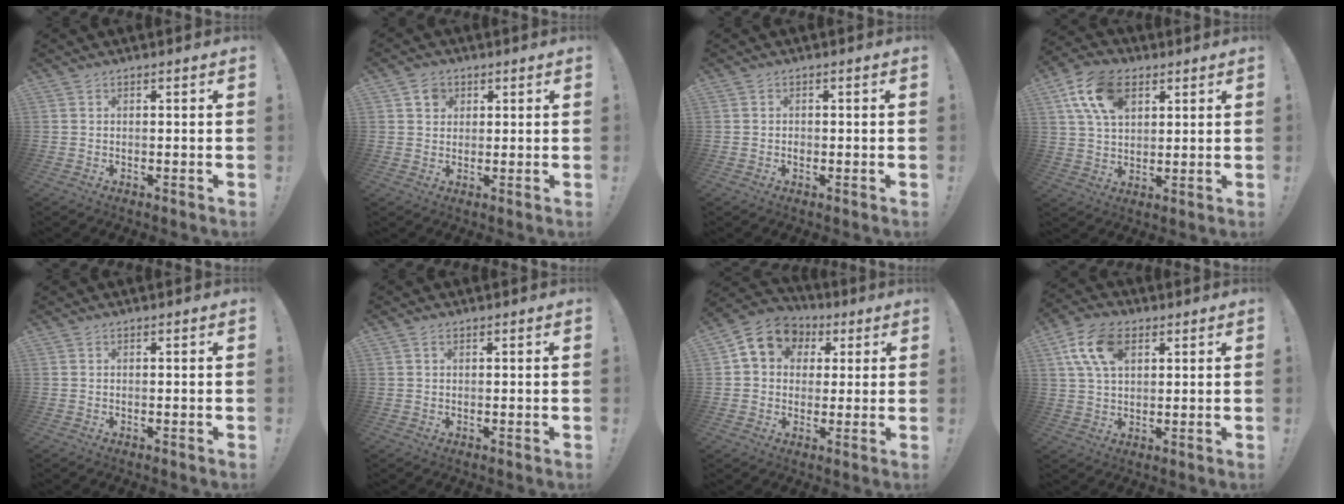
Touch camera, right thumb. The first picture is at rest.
{"total": 4.3, "force": [1.9, 3.7, 1.3], "torque": [-0.013, -0.004, 0.034]}
{"total": 1.2, "force": [-0.7, 0.9, 0.3], "torque": [0.001, 0.001, -0.015]}
{"total": 14.4, "force": [6.0, 9.2, 9.3], "torque": [-0.161, -0.005, 0.116]}
{"total": 0.0}
{"total": 0.8, "force": [0.3, 0.5, 0.5], "torque": [-0.005, 0.001, 0.005]}
{"total": 11.0, "force": [3.6, 9.1, 5.0], "torque": [-0.064, -0.007, 0.072]}
{"total": 12.9, "force": [4.8, 7.8, 9.0], "torque": [-0.164, -0.002, 0.091]}